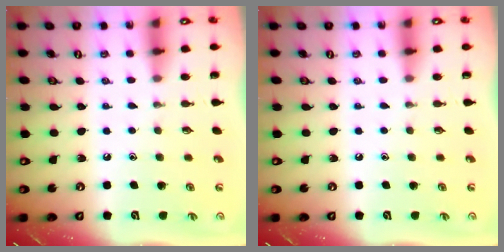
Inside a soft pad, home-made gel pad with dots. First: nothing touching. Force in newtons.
{"total": 0.0}